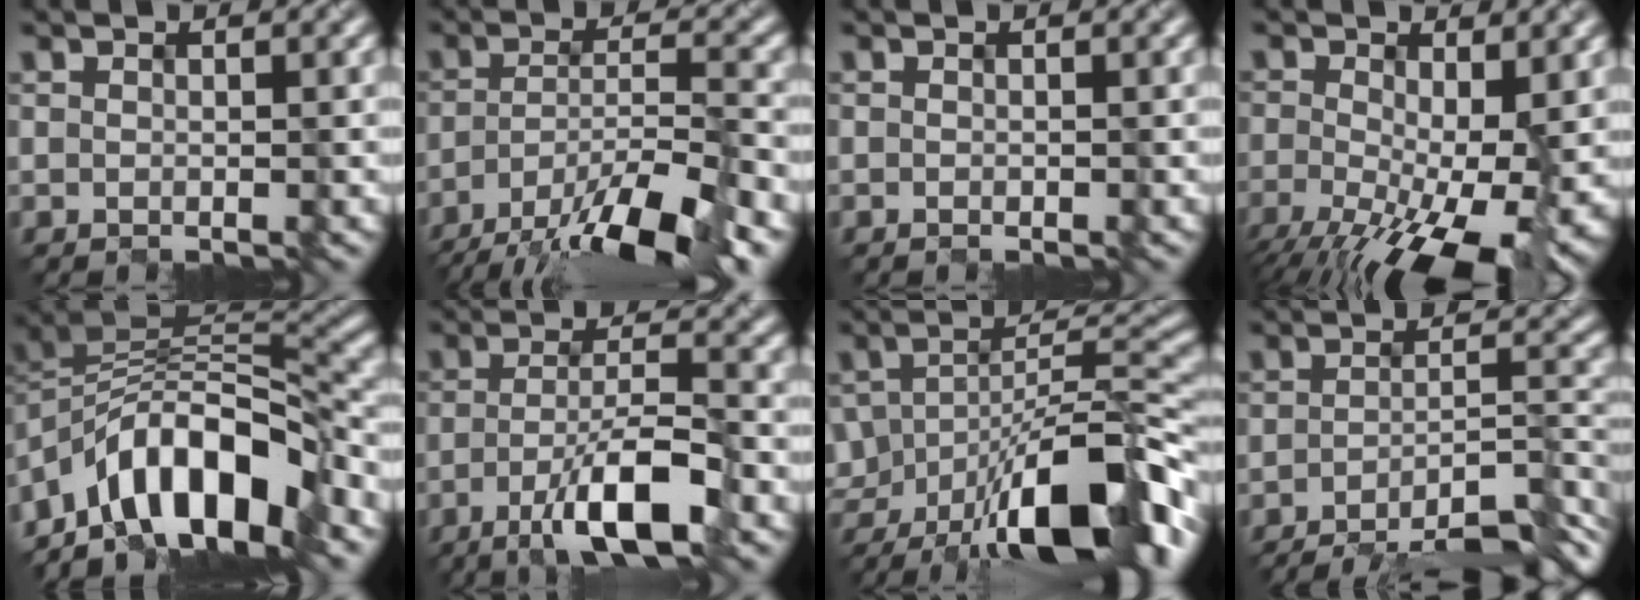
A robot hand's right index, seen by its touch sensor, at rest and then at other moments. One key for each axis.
{"total": 10.6, "fx": -7.0, "fy": 2.3, "fz": 7.6, "tx": -0.123, "ty": -0.001, "tz": -0.120}
{"total": 0.0}
{"total": 13.1, "fx": -4.3, "fy": 6.2, "fz": 10.8, "tx": -0.180, "ty": -0.030, "tz": -0.061}
{"total": 11.1, "fx": -6.7, "fy": 4.9, "fz": 7.3, "tx": -0.102, "ty": 0.012, "tz": -0.122}
{"total": 6.9, "fx": -3.3, "fy": 1.5, "fz": 5.8, "tx": -0.098, "ty": 0.004, "tz": -0.060}
{"total": 12.8, "fx": -6.5, "fy": 4.9, "fz": 9.9, "tx": -0.149, "ty": -0.005, "tz": -0.104}
{"total": 10.5, "fx": -7.8, "fy": 2.1, "fz": 6.8, "tx": -0.091, "ty": 0.004, "tz": -0.106}